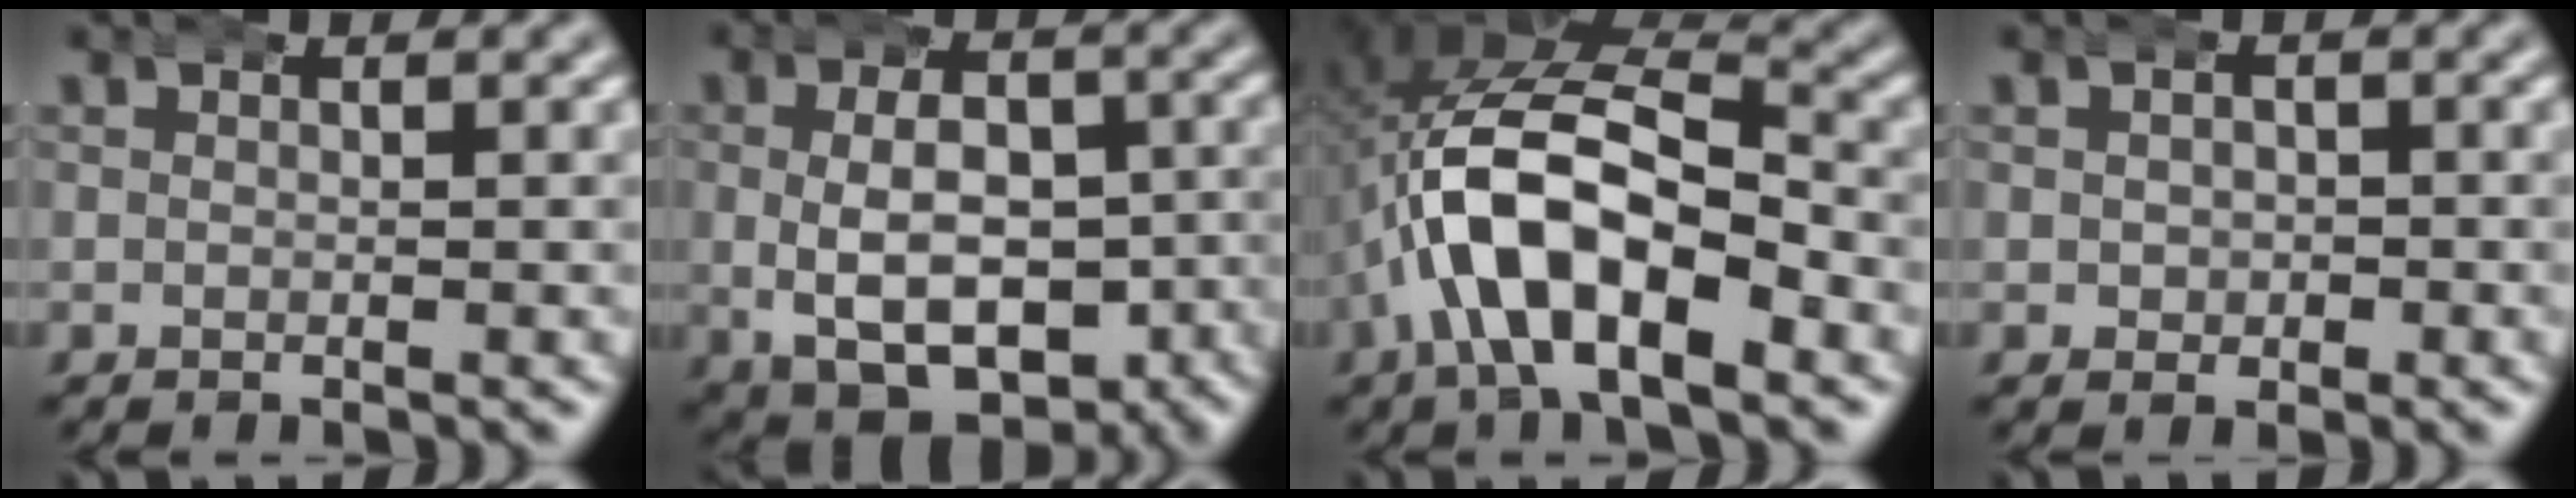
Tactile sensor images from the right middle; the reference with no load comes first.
{"total": 11.4, "force": [-5.7, 7.0, 7.0], "torque": [-0.095, -0.024, -0.083]}
{"total": 11.1, "force": [-0.4, 6.7, 8.8], "torque": [-0.176, -0.008, -0.008]}
{"total": 1.6, "force": [-0.2, 1.4, 0.7], "torque": [-0.007, -0.005, 0.000]}